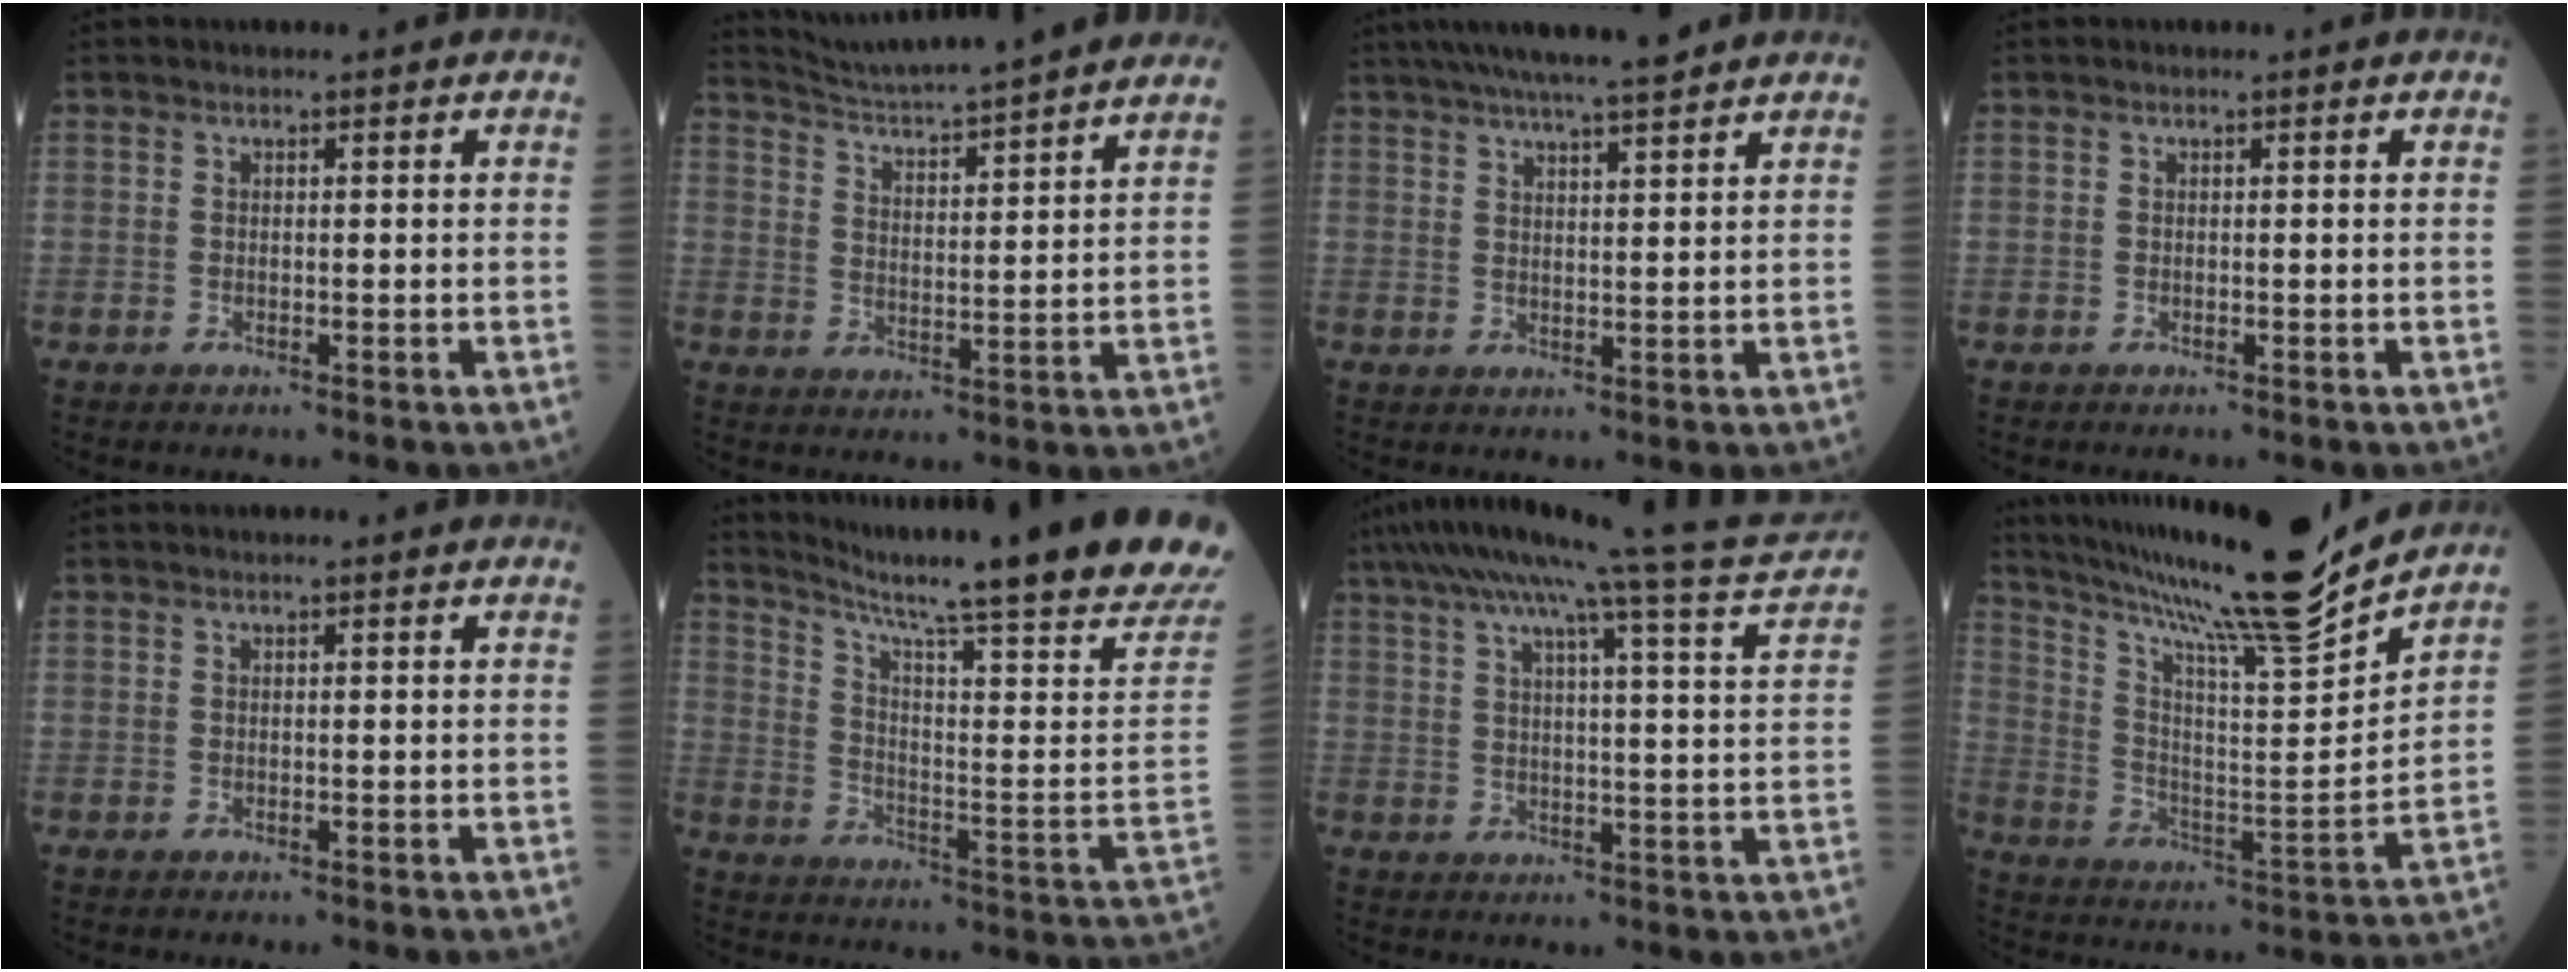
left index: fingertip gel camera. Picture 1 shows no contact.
{"total": 18.3, "force": [16.8, -0.6, 7.4], "torque": [-0.126, -0.005, 0.235]}
{"total": 12.8, "force": [10.9, 0.5, 6.6], "torque": [-0.113, 0.026, 0.160]}
{"total": 0.0}
{"total": 0.7, "force": [0.6, -0.1, 0.4], "torque": [-0.010, 0.002, 0.011]}
{"total": 26.2, "force": [20.5, -1.5, 16.2], "torque": [-0.262, -0.072, 0.281]}
{"total": 20.0, "force": [17.3, -1.2, 10.0], "torque": [-0.171, -0.011, 0.222]}
{"total": 21.7, "force": [19.2, -1.2, 10.1], "torque": [-0.187, -0.038, 0.303]}